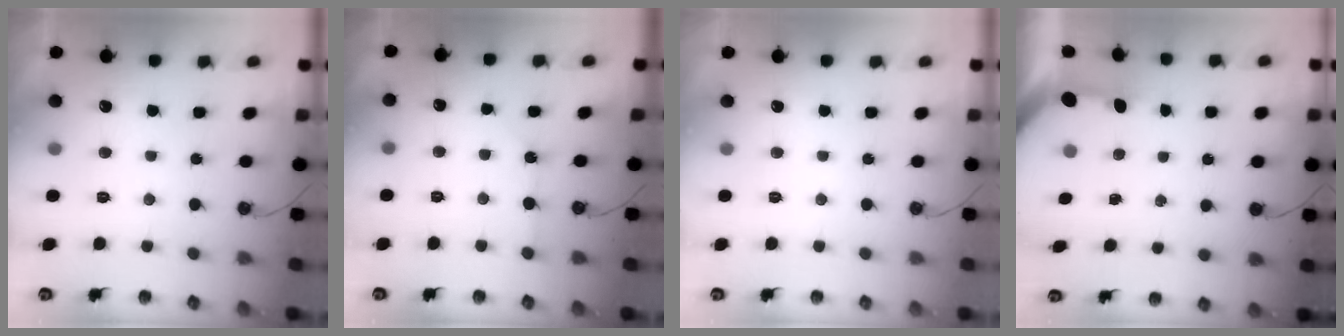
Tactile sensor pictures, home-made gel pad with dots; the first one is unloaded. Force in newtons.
{"total": 1.6, "press": 1.6, "slide": 0.3}
{"total": 0.0}
{"total": 3.1, "press": 3.1, "slide": 0.2}